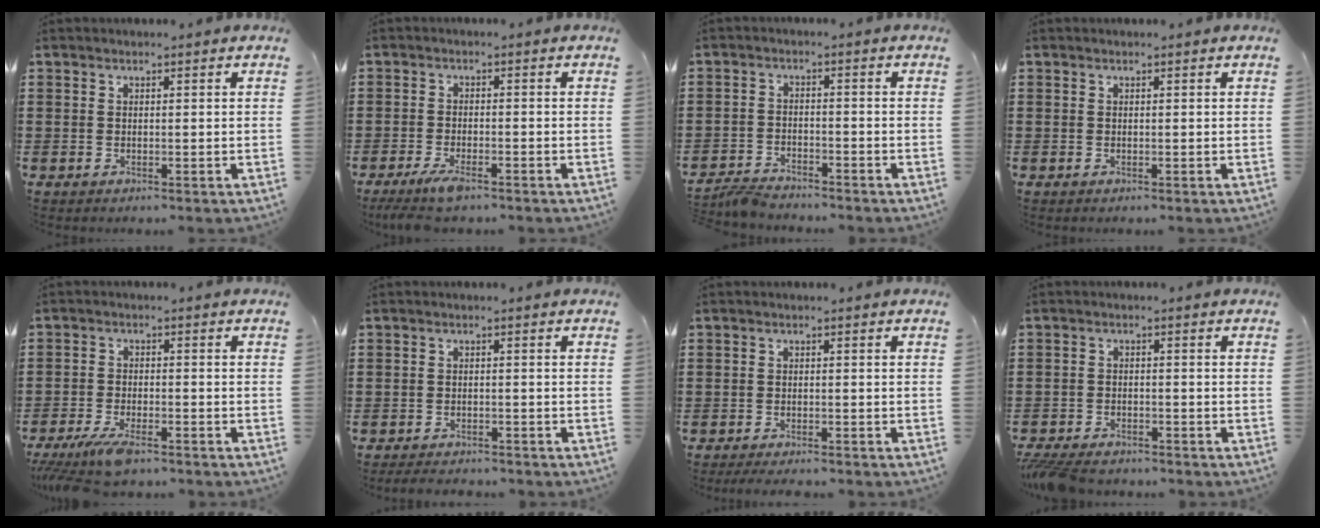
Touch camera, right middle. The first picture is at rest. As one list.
[{"total": 3.8, "force": [-2.7, 0.7, 2.7], "torque": [-0.063, -0.011, -0.053]}, {"total": 3.4, "force": [-3.3, 0.4, 0.3], "torque": [-0.017, 0.003, -0.072]}, {"total": 0.0}, {"total": 5.6, "force": [-4.2, 1.2, 3.5], "torque": [-0.082, -0.014, -0.082]}, {"total": 2.0, "force": [-2.0, 0.1, 0.2], "torque": [-0.010, -0.004, -0.040]}, {"total": 1.5, "force": [-1.5, -0.1, 0.4], "torque": [-0.010, -0.003, -0.026]}, {"total": 3.6, "force": [-3.5, 0.7, 0.9], "torque": [-0.030, -0.002, -0.076]}]